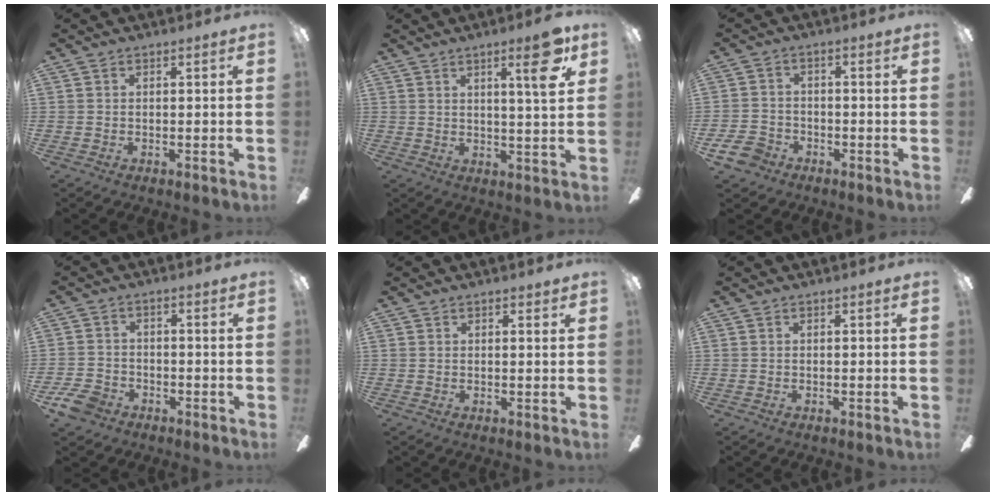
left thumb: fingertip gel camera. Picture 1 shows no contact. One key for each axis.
{"total": 9.5, "fx": 5.0, "fy": 1.4, "fz": 8.0, "tx": -0.114, "ty": -0.015, "tz": 0.072}
{"total": 6.3, "fx": -4.1, "fy": 4.3, "fz": 2.2, "tx": -0.060, "ty": 0.023, "tz": -0.083}
{"total": 6.1, "fx": -4.0, "fy": 4.0, "fz": 2.3, "tx": -0.053, "ty": 0.023, "tz": -0.077}
{"total": 1.1, "fx": 1.0, "fy": 0.2, "fz": 0.5, "tx": -0.006, "ty": -0.003, "tz": 0.016}
{"total": 0.0}